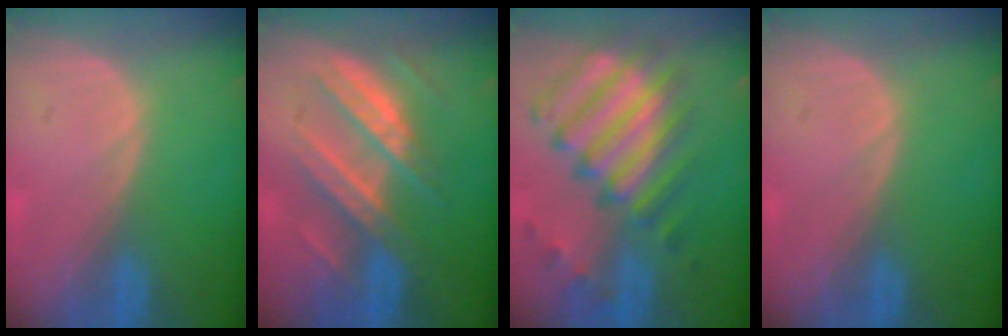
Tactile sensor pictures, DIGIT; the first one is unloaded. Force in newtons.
{"total": 8.3, "press": 8.3, "slide": 0.3}
{"total": 11.7, "press": 10.3, "slide": 5.6}
{"total": 0.0}